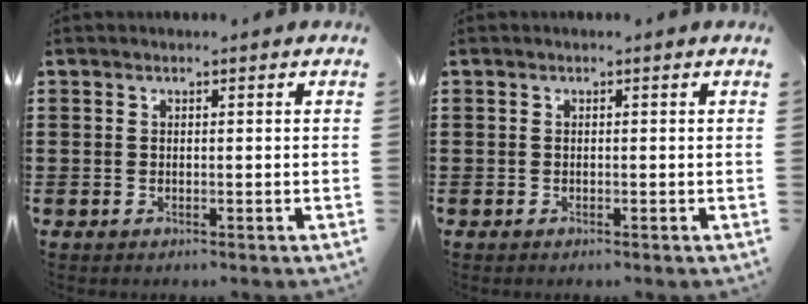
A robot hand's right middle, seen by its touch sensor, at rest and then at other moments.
{"total": 0.0}